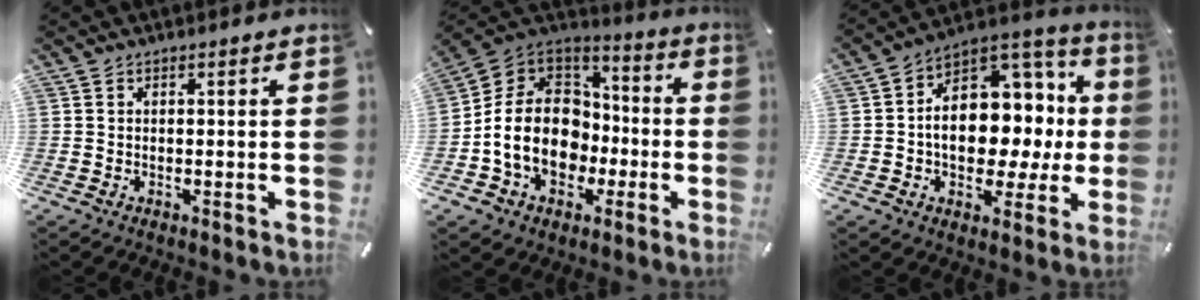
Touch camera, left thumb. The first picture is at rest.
{"total": 16.9, "force": [-3.4, 13.7, 9.3], "torque": [-0.199, 0.020, -0.056]}
{"total": 14.1, "force": [-1.2, 10.8, 9.0], "torque": [-0.130, -0.010, -0.014]}